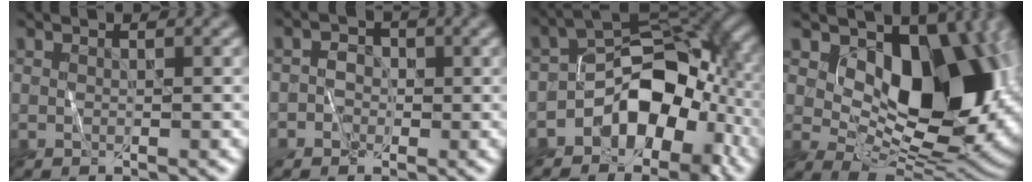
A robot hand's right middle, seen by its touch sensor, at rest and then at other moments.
{"total": 1.4, "force": [-0.5, 1.3, 0.1], "torque": [0.017, 0.012, -0.015]}
{"total": 8.8, "force": [-4.0, 5.7, 5.4], "torque": [-0.058, 0.018, -0.076]}
{"total": 13.5, "force": [3.4, 7.9, 10.4], "torque": [-0.113, -0.003, 0.062]}